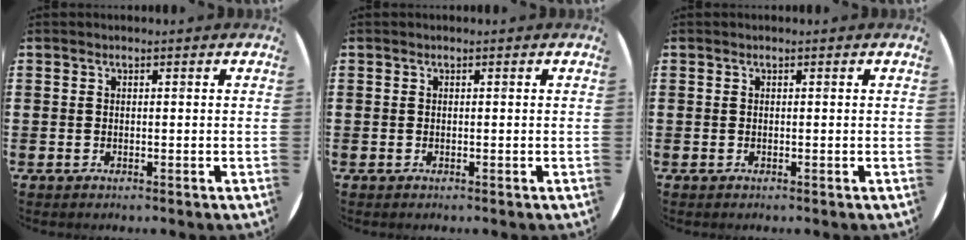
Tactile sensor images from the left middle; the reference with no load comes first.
{"total": 0.0}
{"total": 0.0}